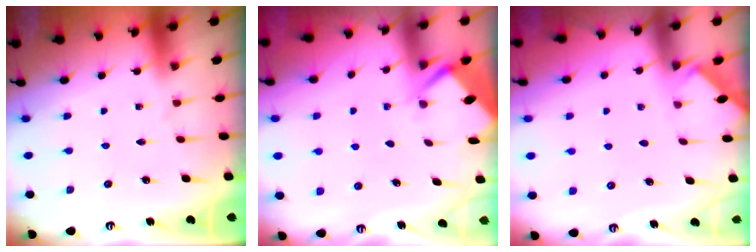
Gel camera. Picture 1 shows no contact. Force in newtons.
{"total": 2.6, "press": 2.6, "slide": 0.3}
{"total": 1.3, "press": 1.3, "slide": 0.3}